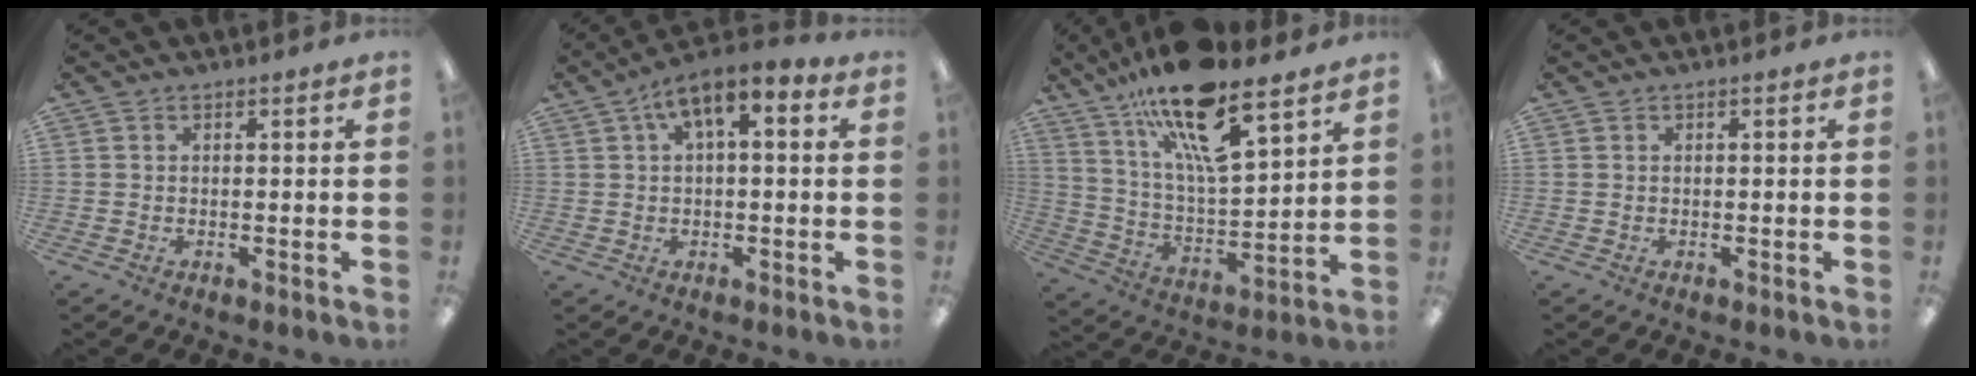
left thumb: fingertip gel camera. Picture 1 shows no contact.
{"total": 7.2, "force": [2.6, 3.0, 6.0], "torque": [-0.107, 0.001, 0.045]}
{"total": 19.3, "force": [14.1, 5.4, 12.0], "torque": [-0.214, -0.083, 0.238]}
{"total": 0.0}